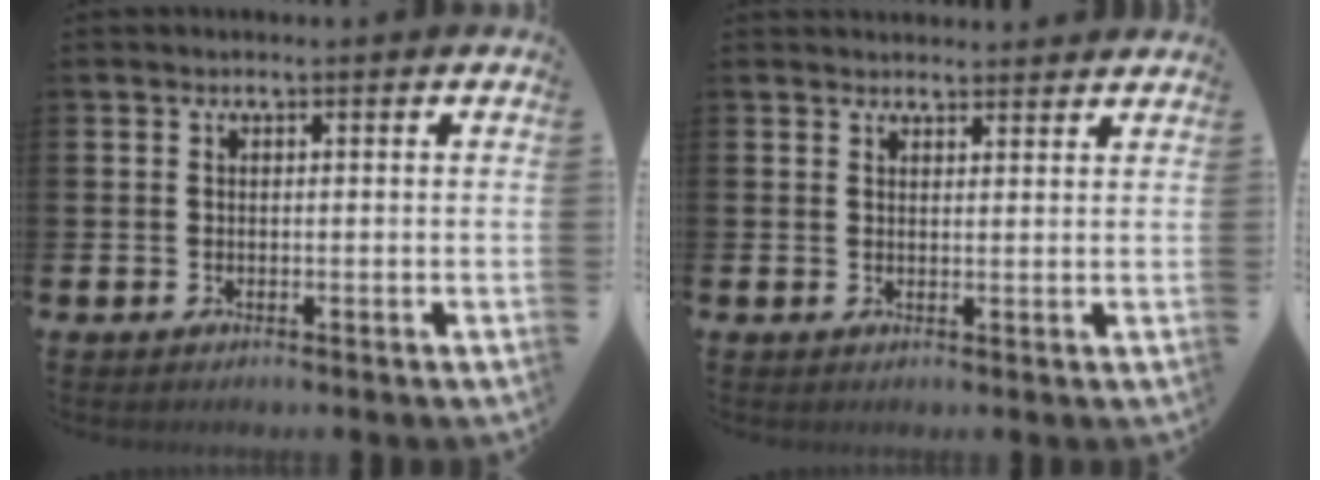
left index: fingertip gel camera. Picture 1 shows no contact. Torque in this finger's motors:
{"motor_torque": [0.53, -1.61, 0.08, 0.01]}